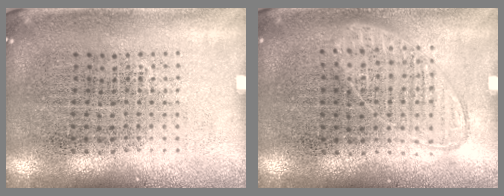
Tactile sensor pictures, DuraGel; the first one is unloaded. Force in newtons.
{"total": 0.9, "press": 0.8, "slide": 0.3}